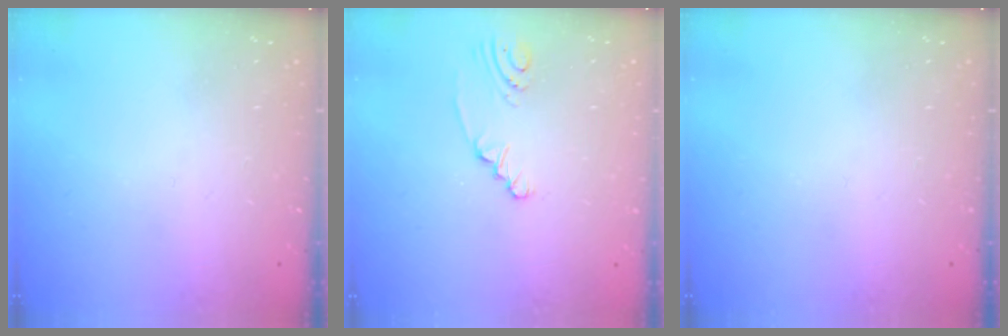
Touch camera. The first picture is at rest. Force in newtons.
{"total": 2.6, "press": 2.6, "slide": 0.6}
{"total": 0.0}